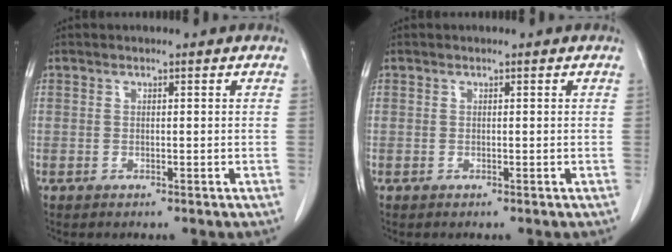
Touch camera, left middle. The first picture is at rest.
{"total": 0.0}